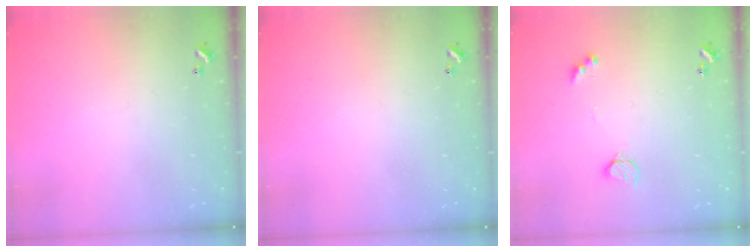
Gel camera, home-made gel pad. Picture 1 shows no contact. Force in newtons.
{"total": 0.0}
{"total": 4.2, "press": 4.2, "slide": 0.4}